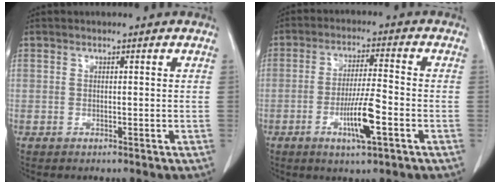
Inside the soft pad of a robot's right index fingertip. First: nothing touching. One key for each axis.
{"total": 7.9, "fx": -3.0, "fy": 0.5, "fz": 7.3, "tx": -0.135, "ty": -0.007, "tz": -0.053}